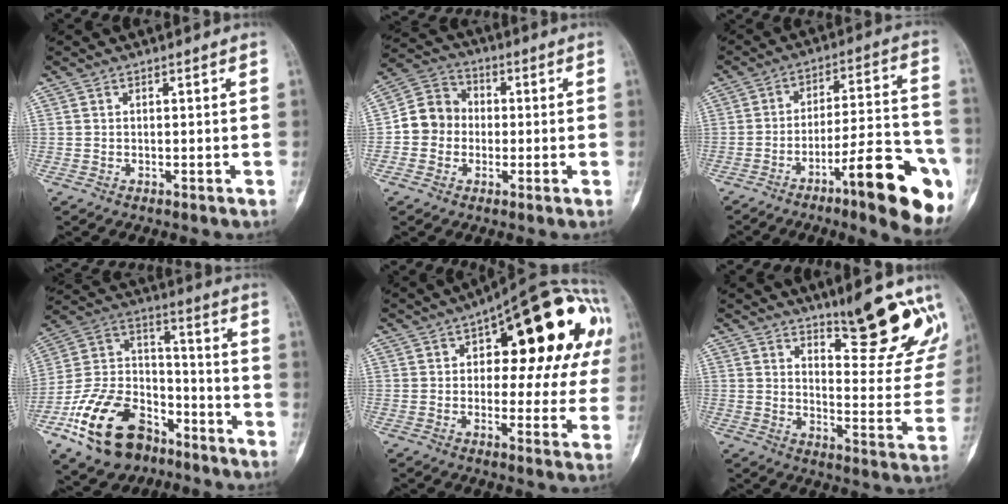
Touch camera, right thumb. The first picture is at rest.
{"total": 8.7, "force": [-0.7, 7.9, 3.5], "torque": [-0.034, 0.029, -0.029]}
{"total": 19.0, "force": [-9.1, 4.3, 16.1], "torque": [-0.192, 0.056, -0.128]}
{"total": 20.9, "force": [-11.8, 12.8, 11.6], "torque": [-0.193, 0.082, -0.207]}
{"total": 26.7, "force": [8.6, 11.6, 22.5], "torque": [-0.261, 0.025, 0.110]}
{"total": 17.0, "force": [11.8, 4.7, 11.3], "torque": [-0.091, -0.090, 0.173]}